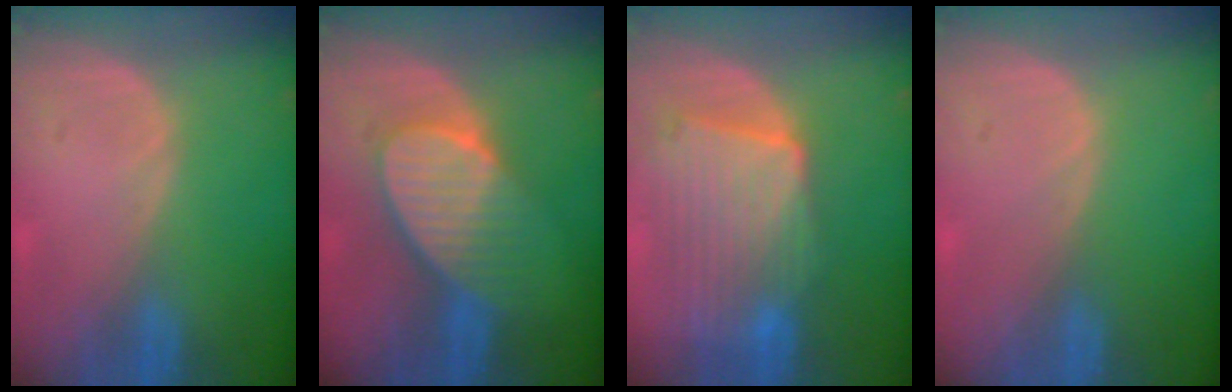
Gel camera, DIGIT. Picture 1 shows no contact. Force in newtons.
{"total": 7.6, "press": 7.4, "slide": 1.8}
{"total": 10.4, "press": 9.1, "slide": 5.0}
{"total": 0.0}